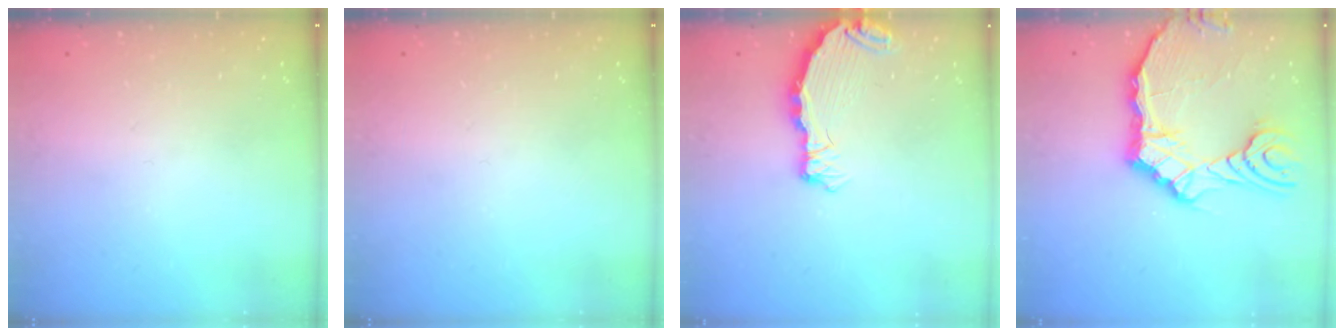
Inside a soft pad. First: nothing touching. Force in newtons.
{"total": 0.0}
{"total": 6.9, "press": 6.9, "slide": 0.6}
{"total": 14.7, "press": 14.1, "slide": 4.1}